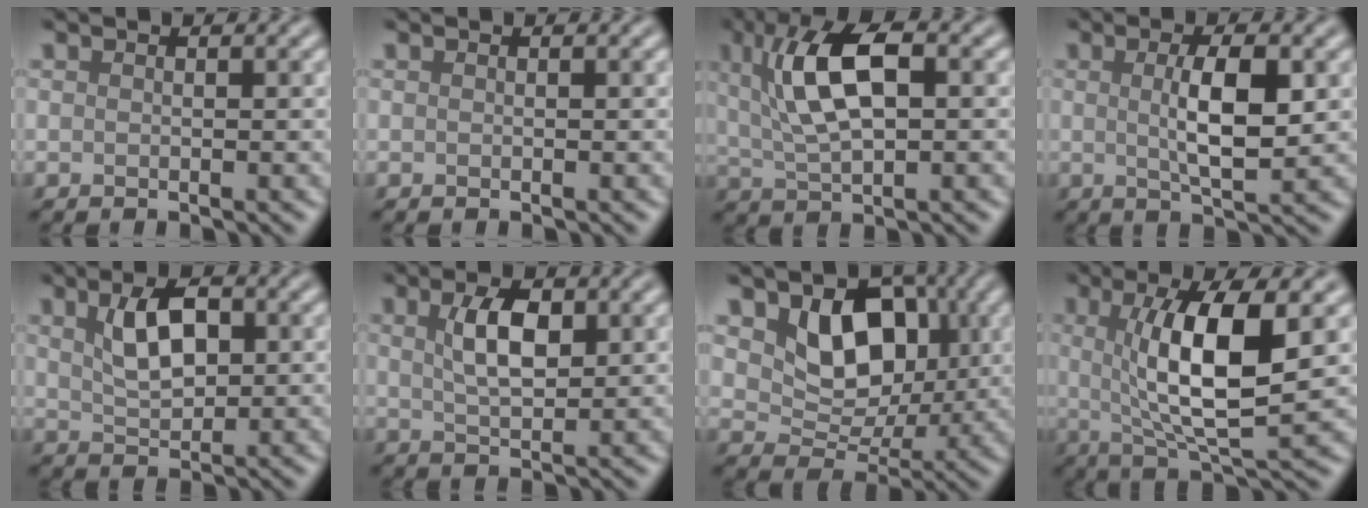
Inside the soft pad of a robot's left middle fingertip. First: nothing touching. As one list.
[{"total": 0.0}, {"total": 7.6, "force": [1.8, 3.2, 6.7], "torque": [-0.125, 0.012, 0.028]}, {"total": 4.8, "force": [0.5, 1.2, 4.6], "torque": [-0.084, 0.001, 0.011]}, {"total": 4.5, "force": [1.3, 2.4, 3.6], "torque": [-0.070, 0.005, 0.024]}, {"total": 4.0, "force": [1.3, 1.8, 3.4], "torque": [-0.069, 0.004, 0.025]}, {"total": 6.6, "force": [1.7, 4.8, 4.1], "torque": [-0.069, -0.013, 0.027]}, {"total": 8.7, "force": [1.3, 2.4, 8.3], "torque": [-0.136, -0.009, 0.026]}]